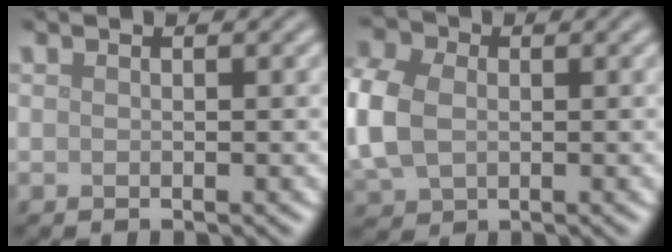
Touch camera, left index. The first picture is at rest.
{"total": 6.8, "force": [0.1, 5.2, 4.4], "torque": [-0.146, 0.004, 0.007]}